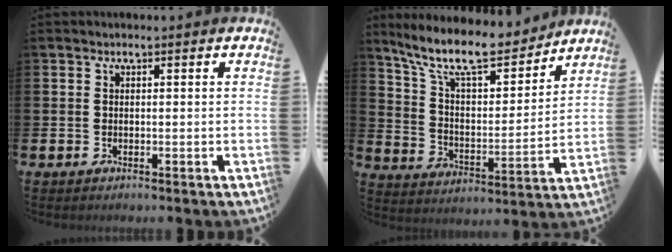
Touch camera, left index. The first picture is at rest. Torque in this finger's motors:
{"motor_torque": [1.15, -0.99, 0.56, 0.21]}